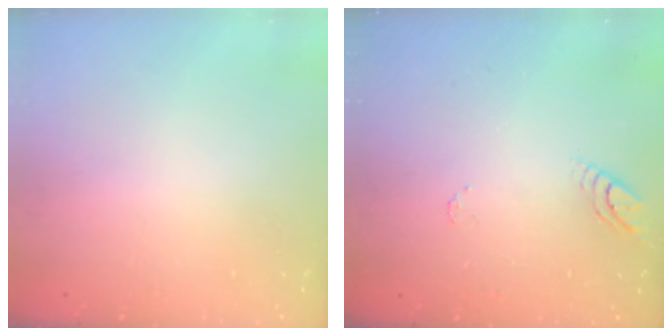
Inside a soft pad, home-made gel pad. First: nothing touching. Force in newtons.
{"total": 3.9, "press": 3.9, "slide": 0.4}